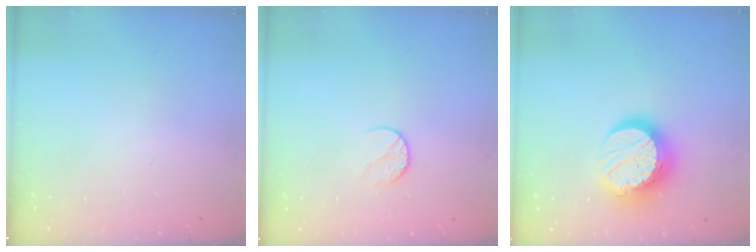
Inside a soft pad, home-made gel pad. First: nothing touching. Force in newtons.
{"total": 5.9, "press": 5.8, "slide": 0.6}
{"total": 14.8, "press": 14.8, "slide": 1.5}